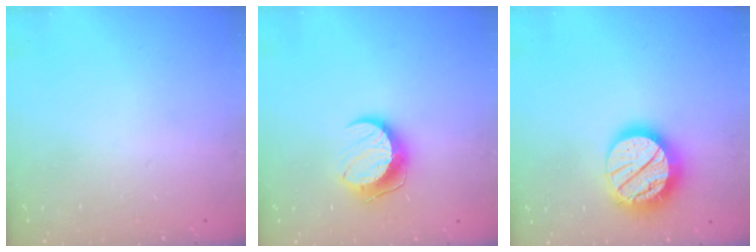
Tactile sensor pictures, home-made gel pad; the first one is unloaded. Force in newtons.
{"total": 9.9, "press": 9.8, "slide": 0.5}
{"total": 19.1, "press": 19.0, "slide": 1.6}